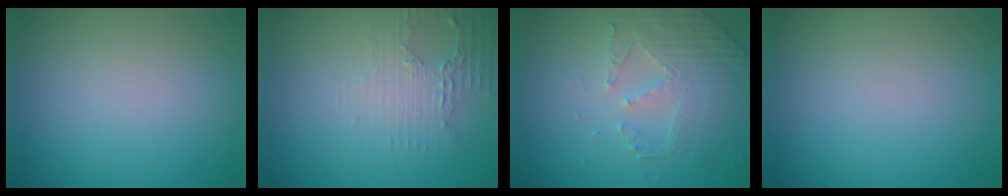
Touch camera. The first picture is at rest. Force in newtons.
{"total": 2.4, "press": 2.3, "slide": 0.9}
{"total": 4.7, "press": 3.5, "slide": 3.2}
{"total": 0.0}